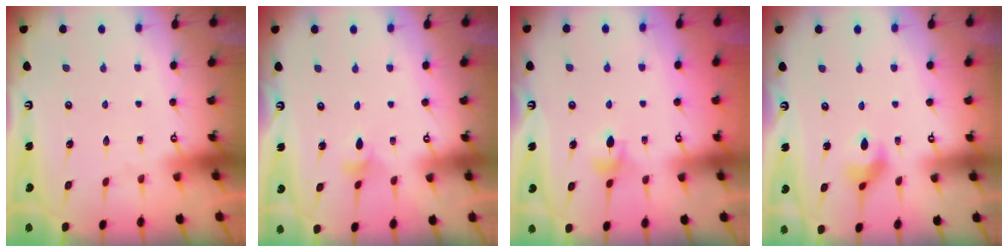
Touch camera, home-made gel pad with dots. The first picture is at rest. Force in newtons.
{"total": 3.9, "press": 3.9, "slide": 0.5}
{"total": 4.6, "press": 4.5, "slide": 0.9}
{"total": 6.1, "press": 6.1, "slide": 0.5}